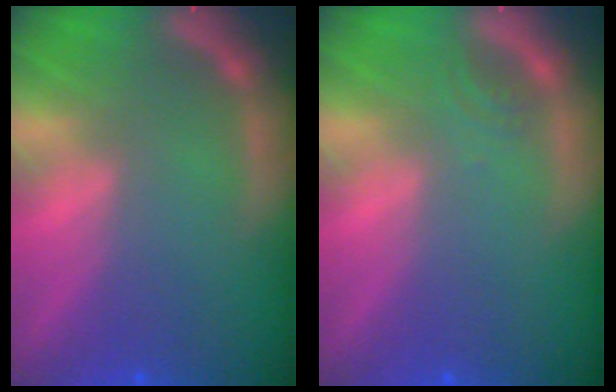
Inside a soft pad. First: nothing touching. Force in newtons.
{"total": 1.0}